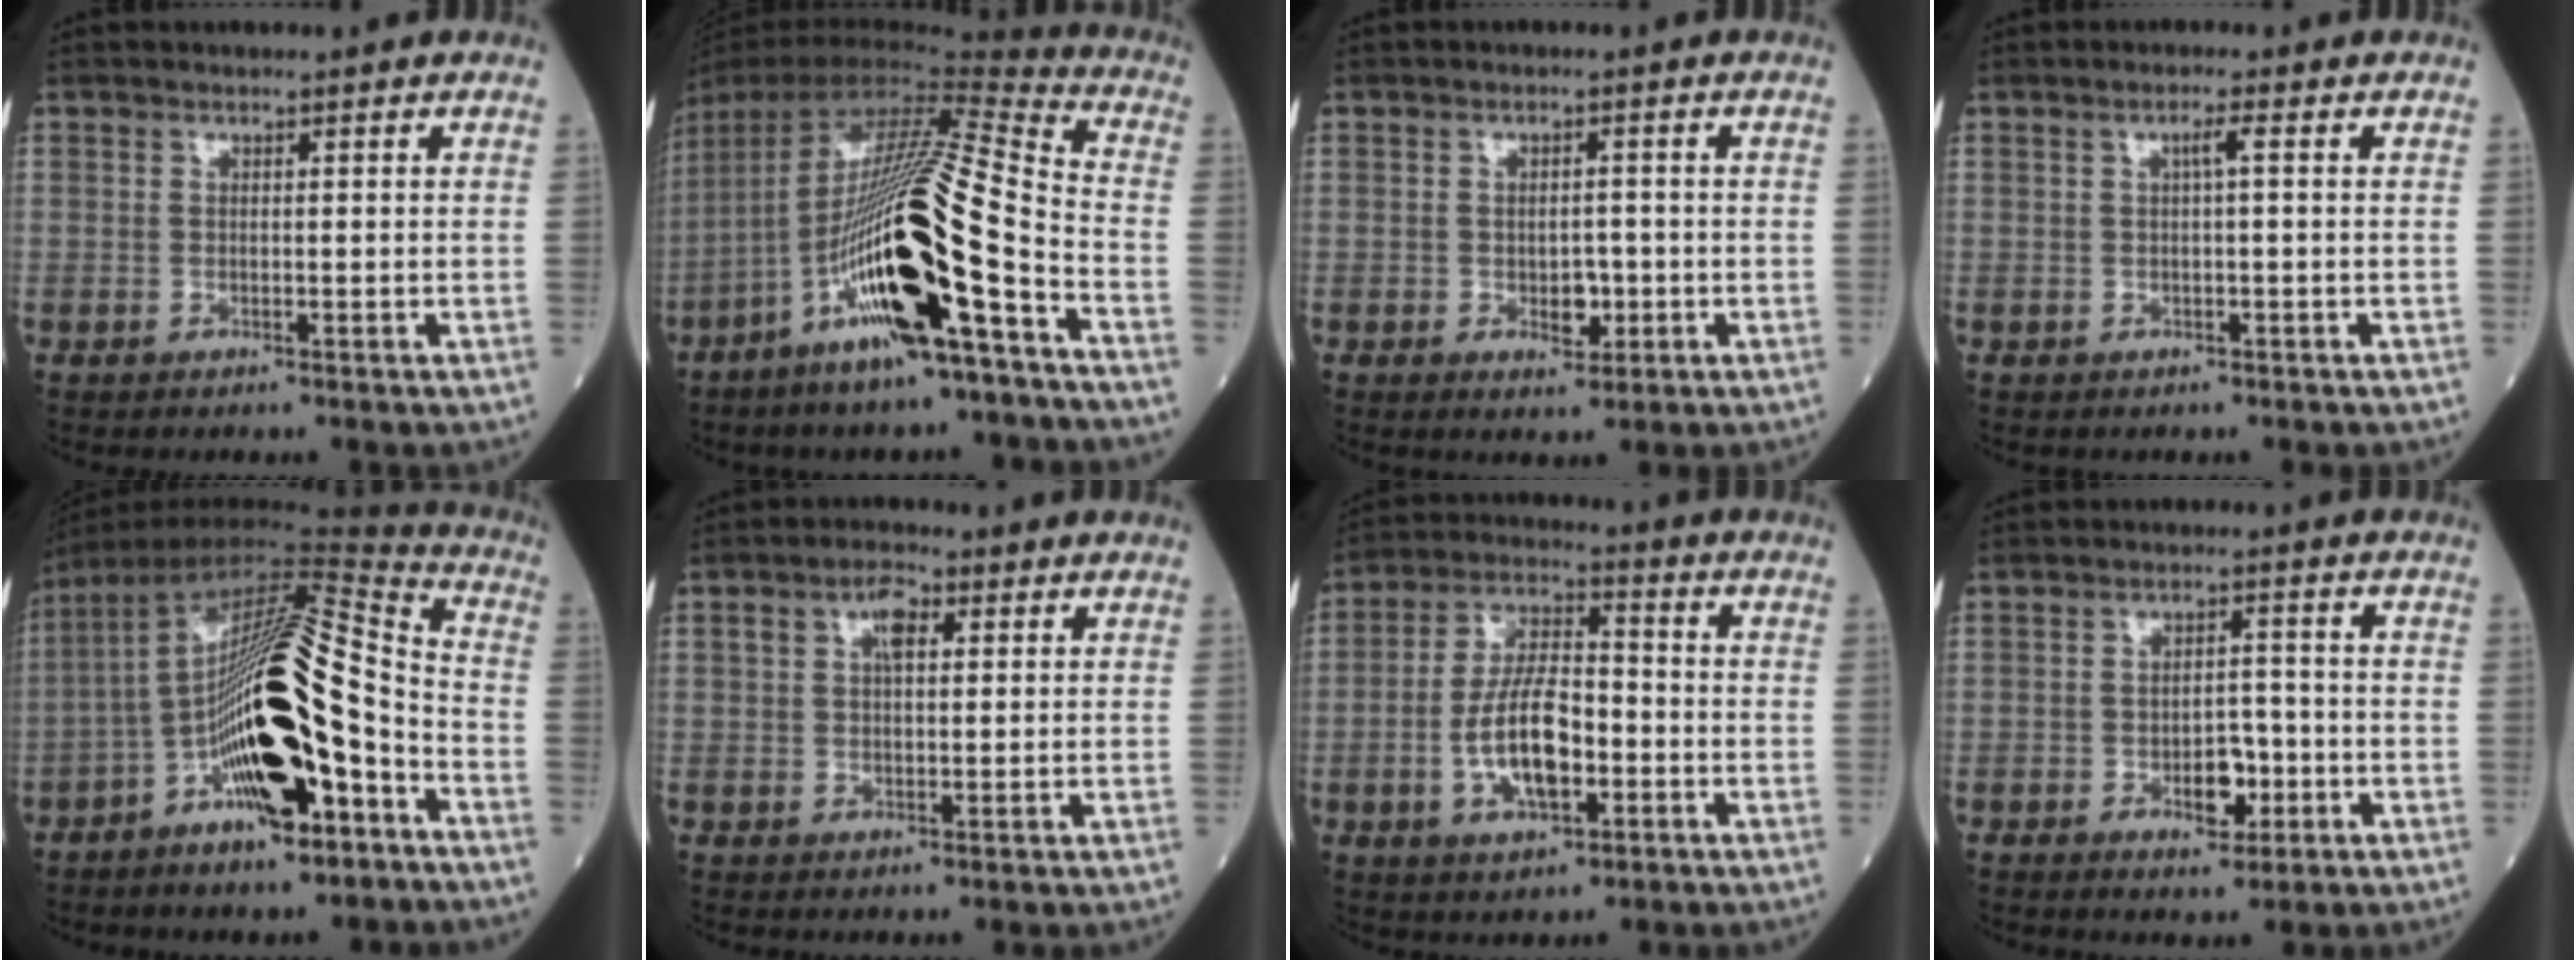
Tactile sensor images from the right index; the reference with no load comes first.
{"total": 23.1, "force": [-8.6, 1.7, 21.3], "torque": [-0.416, -0.023, -0.159]}
{"total": 3.2, "force": [-0.8, 1.8, 2.5], "torque": [-0.034, 0.002, -0.007]}
{"total": 1.3, "force": [0.1, -0.2, 1.3], "torque": [-0.023, 0.003, 0.002]}
{"total": 20.8, "force": [-6.9, 4.3, 19.2], "torque": [-0.339, 0.010, -0.108]}
{"total": 4.1, "force": [1.4, 1.9, 3.3], "torque": [-0.063, 0.015, 0.023]}
{"total": 10.9, "force": [-2.8, 4.4, 9.6], "torque": [-0.192, 0.010, -0.052]}
{"total": 4.9, "force": [-1.7, 2.5, 3.8], "torque": [-0.057, 0.004, -0.024]}